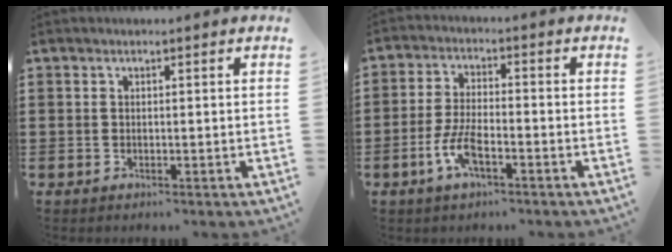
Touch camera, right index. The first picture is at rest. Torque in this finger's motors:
{"motor_torque": [0.26, 0.47, 0.19, 0.03]}